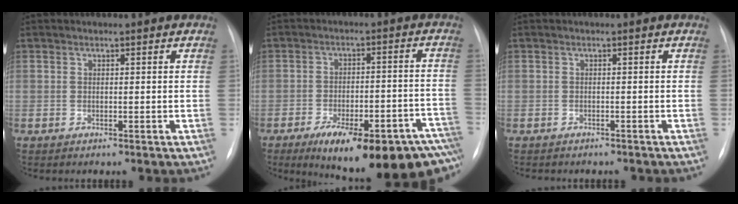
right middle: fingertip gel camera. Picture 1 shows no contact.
{"total": 20.3, "force": [-14.1, 5.4, 13.7], "torque": [-0.126, 0.022, -0.190]}
{"total": 4.0, "force": [-3.6, 1.4, 1.4], "torque": [-0.022, -0.006, -0.037]}